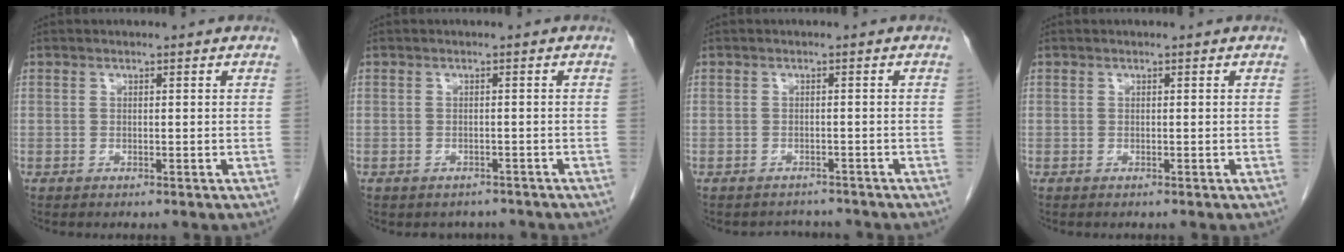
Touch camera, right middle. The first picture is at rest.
{"total": 2.7, "force": [-2.3, 1.4, 0.0], "torque": [-0.001, 0.005, -0.031]}
{"total": 2.9, "force": [-2.6, 1.1, -0.4], "torque": [0.006, 0.002, -0.039]}
{"total": 0.0}